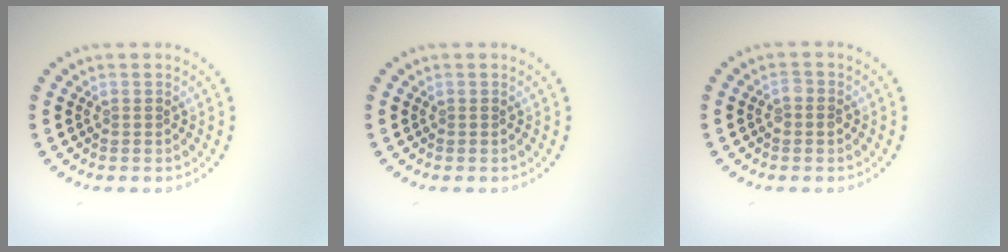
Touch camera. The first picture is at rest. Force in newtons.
{"total": 0.0}
{"total": 1.1, "press": 1.0, "slide": 0.3}